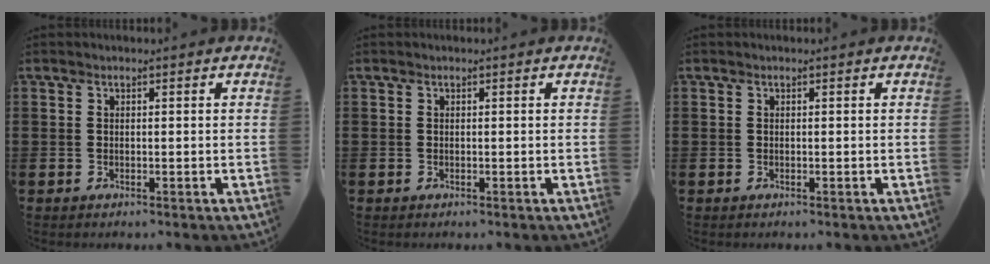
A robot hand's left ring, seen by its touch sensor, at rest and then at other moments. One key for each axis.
{"total": 0.0}
{"total": 0.0}